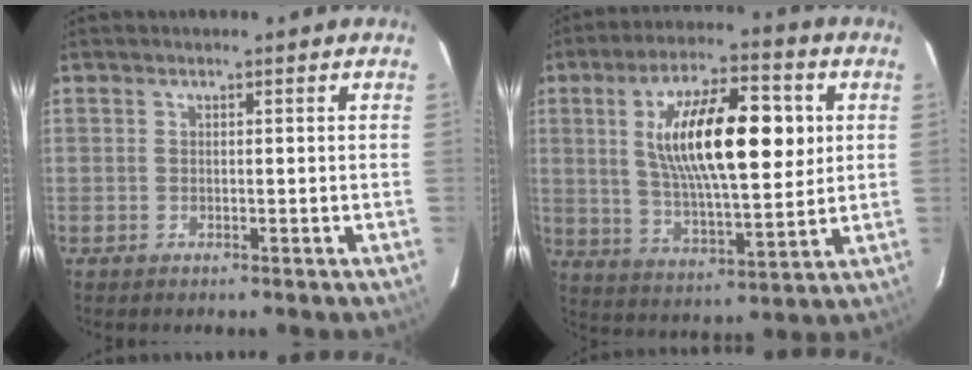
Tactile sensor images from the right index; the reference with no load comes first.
{"total": 19.1, "force": [4.1, 6.5, 17.5], "torque": [-0.302, 0.018, 0.075]}